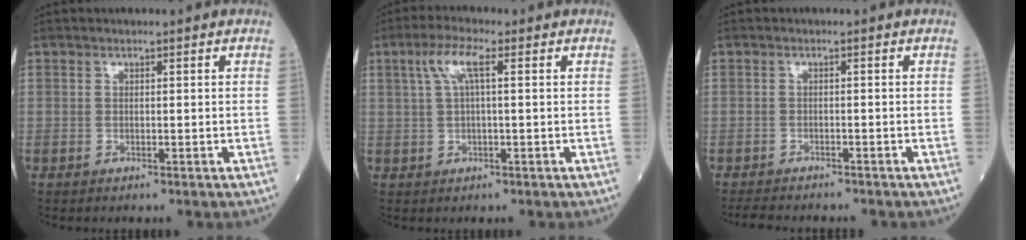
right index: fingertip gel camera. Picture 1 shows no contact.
{"total": 4.5, "force": [1.6, 0.7, 4.2], "torque": [-0.093, 0.020, 0.038]}
{"total": 4.3, "force": [-3.8, 1.3, 1.3], "torque": [-0.021, -0.007, -0.057]}